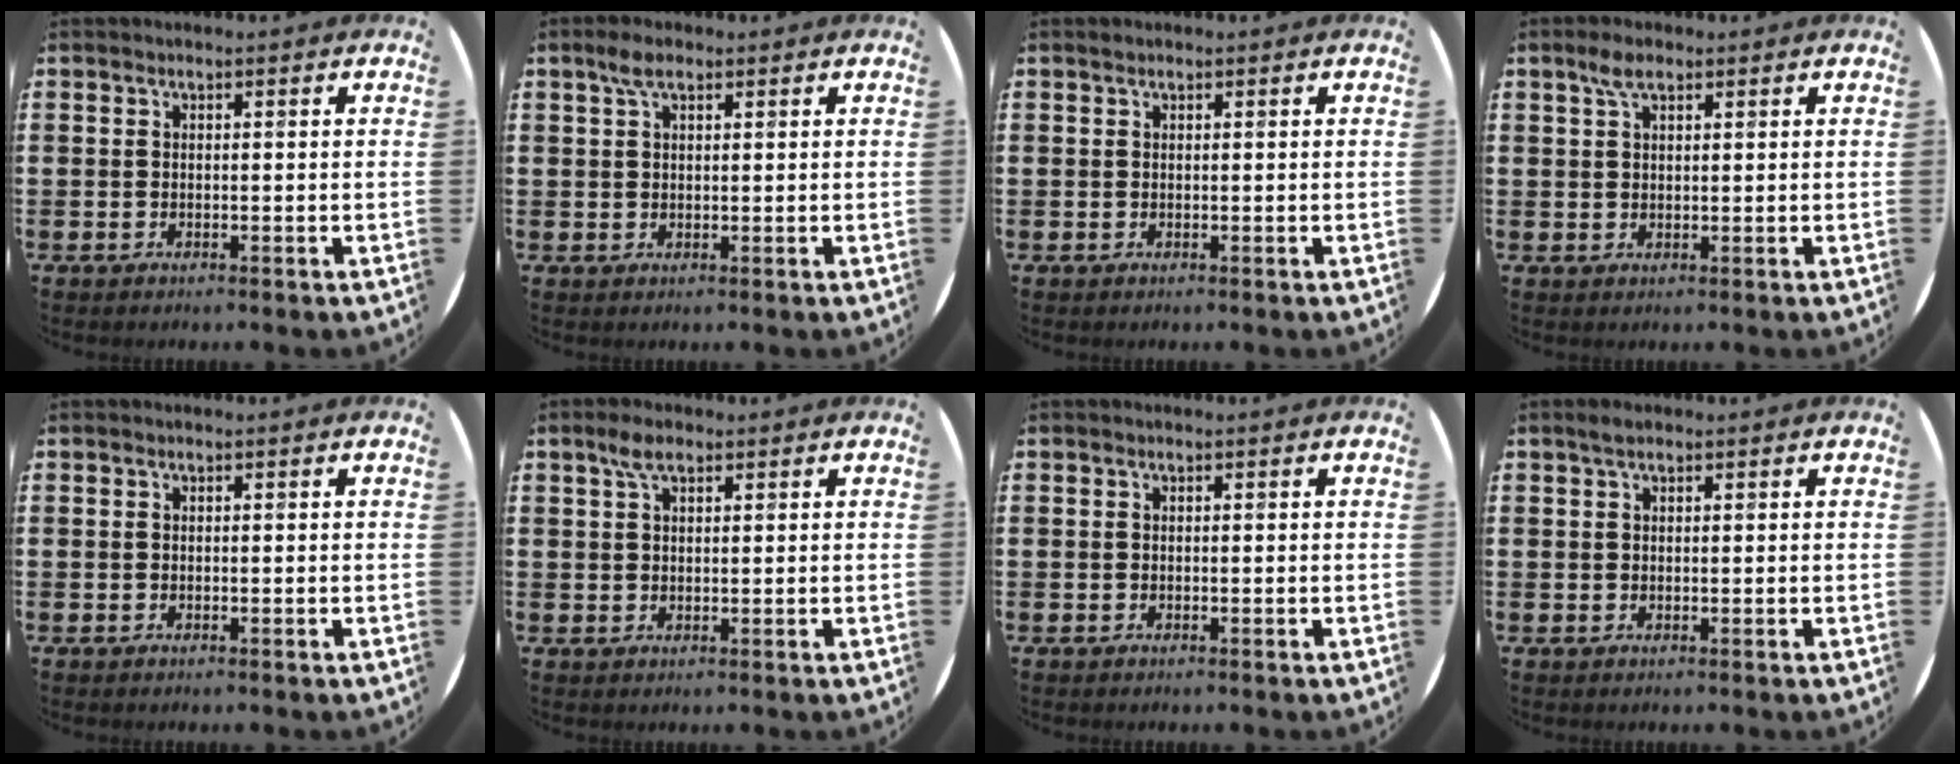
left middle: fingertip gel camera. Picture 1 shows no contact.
{"total": 2.8, "force": [1.8, 1.4, 1.5], "torque": [-0.026, 0.005, 0.032]}
{"total": 0.0}
{"total": 2.9, "force": [2.0, 1.4, 1.7], "torque": [-0.028, 0.005, 0.033]}
{"total": 0.0}
{"total": 3.0, "force": [2.0, 1.4, 1.7], "torque": [-0.030, 0.004, 0.034]}
{"total": 0.0}
{"total": 1.3, "force": [0.9, 0.7, 0.6], "torque": [-0.006, 0.003, 0.015]}